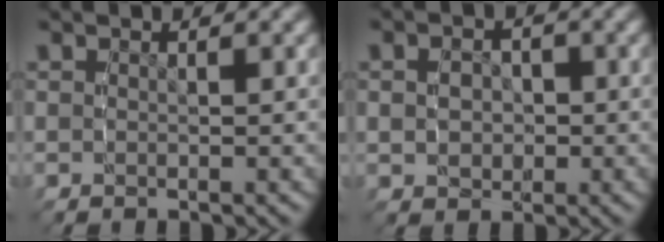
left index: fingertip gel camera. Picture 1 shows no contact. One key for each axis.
{"total": 3.0, "fx": -1.3, "fy": 2.4, "fz": 1.3, "tx": -0.023, "ty": -0.017, "tz": -0.017}